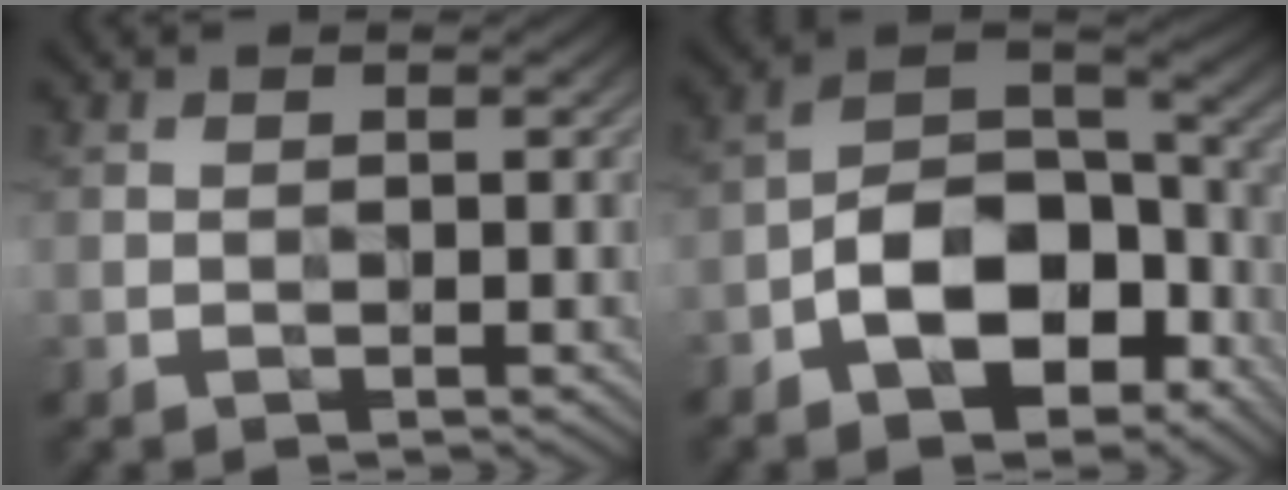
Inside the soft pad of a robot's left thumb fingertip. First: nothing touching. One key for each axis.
{"total": 10.9, "fx": -5.1, "fy": 5.8, "fz": 7.7, "tx": -0.140, "ty": -0.002, "tz": -0.102}